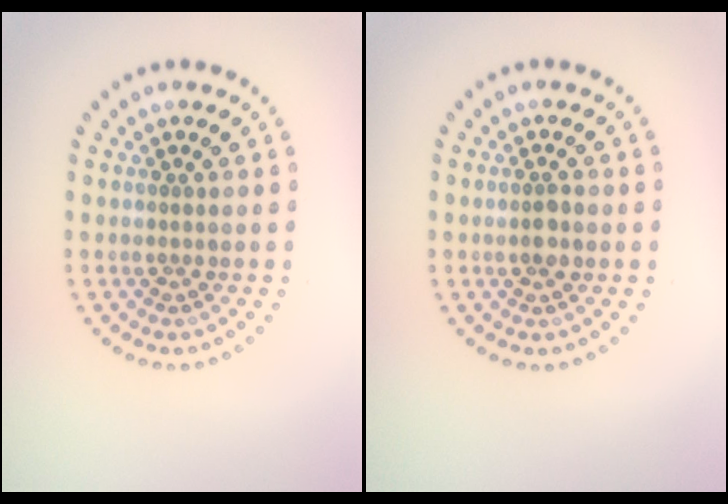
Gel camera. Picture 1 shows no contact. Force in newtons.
{"total": 1.6, "press": 1.5, "slide": 0.3}